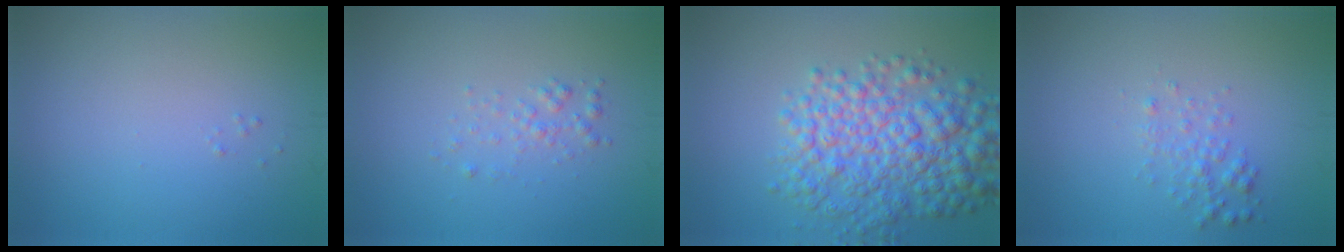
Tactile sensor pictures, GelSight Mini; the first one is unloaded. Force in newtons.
{"total": 1.3, "press": 1.3, "slide": 0.1}
{"total": 7.7, "press": 7.7, "slide": 0.1}
{"total": 1.5, "press": 1.5, "slide": 0.1}